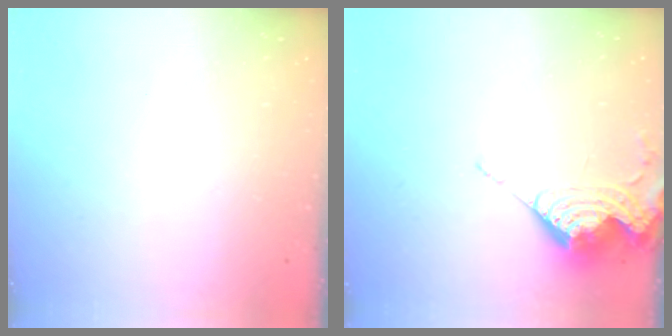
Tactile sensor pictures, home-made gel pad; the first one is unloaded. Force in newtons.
{"total": 8.6, "press": 8.5, "slide": 0.9}